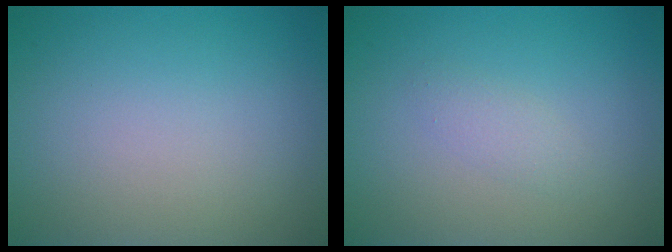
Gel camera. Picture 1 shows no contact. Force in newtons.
{"total": 1.2, "press": 1.2, "slide": 0.0}